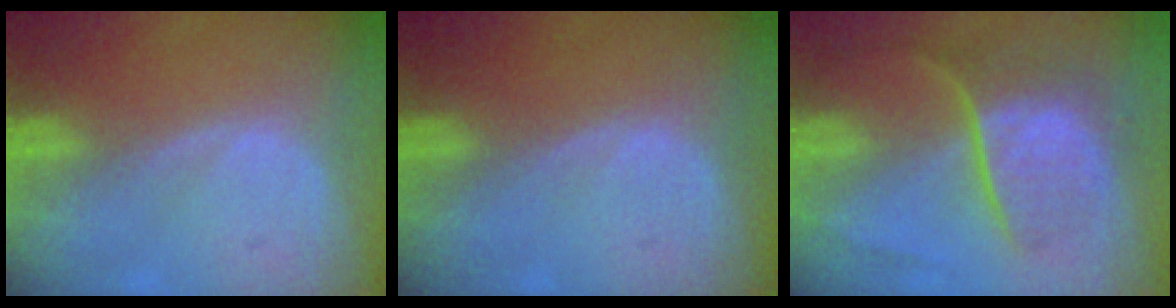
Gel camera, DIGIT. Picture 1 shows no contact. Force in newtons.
{"total": 0.0}
{"total": 8.6, "press": 7.8, "slide": 3.7}